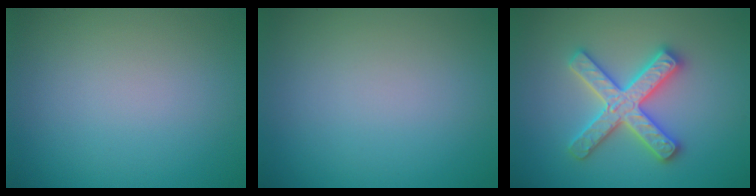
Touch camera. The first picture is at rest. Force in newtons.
{"total": 0.0}
{"total": 5.0, "press": 5.0, "slide": 0.8}